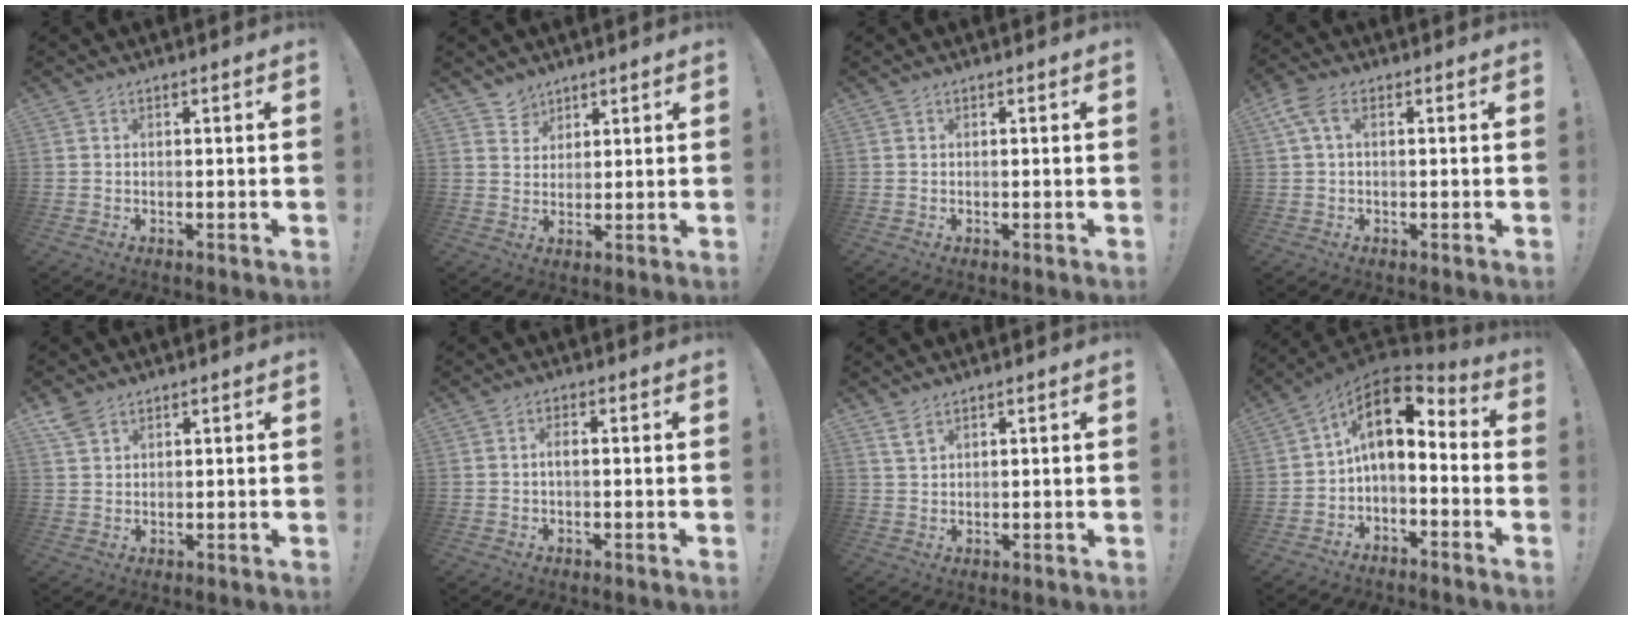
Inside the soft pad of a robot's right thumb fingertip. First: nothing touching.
{"total": 4.1, "force": [3.0, 2.7, 0.0], "torque": [0.005, -0.024, 0.055]}
{"total": 0.0}
{"total": 5.5, "force": [1.8, 2.6, 4.5], "torque": [-0.093, 0.004, 0.035]}
{"total": 4.1, "force": [3.0, 2.2, 1.8], "torque": [-0.025, -0.016, 0.057]}
{"total": 1.9, "force": [-0.2, 0.5, 1.8], "torque": [-0.043, 0.008, -0.003]}
{"total": 3.2, "force": [2.2, 1.3, 1.9], "torque": [-0.038, -0.007, 0.041]}
{"total": 10.3, "force": [2.6, 5.4, 8.3], "torque": [-0.153, -0.007, 0.048]}